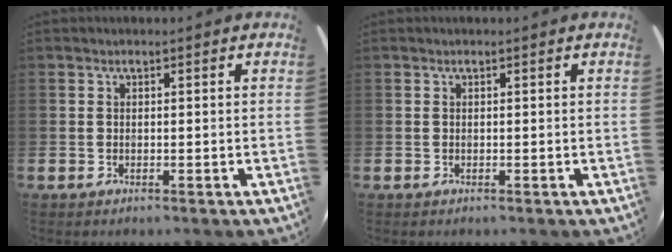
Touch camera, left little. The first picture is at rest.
{"total": 0.0}